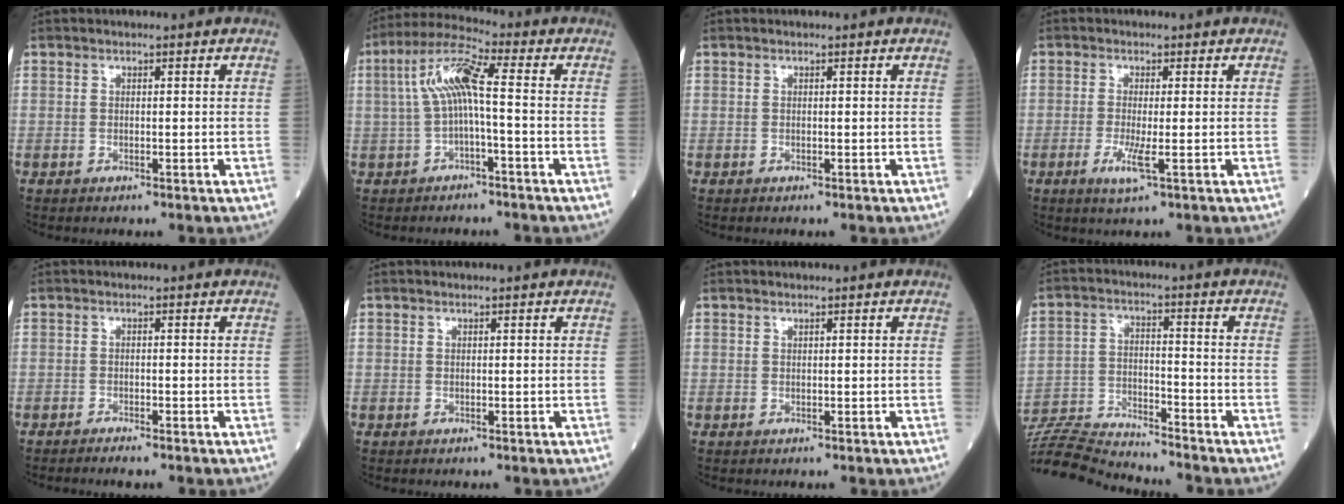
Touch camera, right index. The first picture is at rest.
{"total": 7.9, "force": [0.0, 0.9, 7.9], "torque": [-0.161, 0.030, -0.004]}
{"total": 0.0}
{"total": 3.4, "force": [-1.1, 0.1, 3.2], "torque": [-0.068, -0.009, -0.022]}
{"total": 2.0, "force": [-1.7, 0.1, 1.1], "torque": [-0.018, -0.004, -0.025]}
{"total": 0.0}
{"total": 0.0}
{"total": 13.6, "force": [-13.3, -0.6, 2.8], "torque": [-0.050, 0.003, -0.237]}